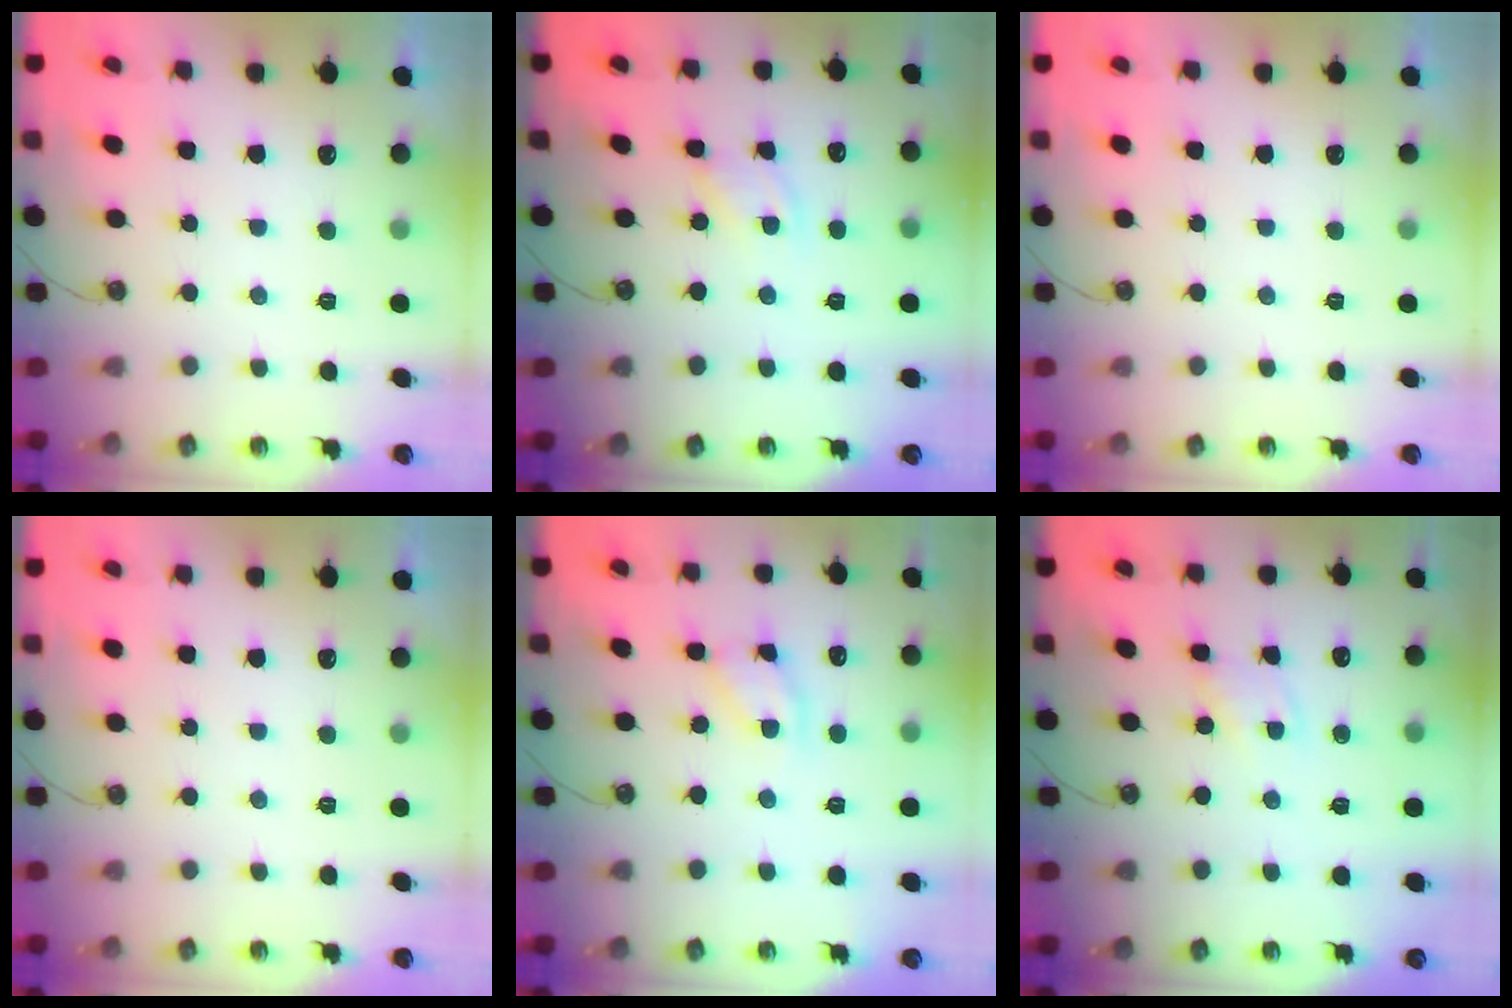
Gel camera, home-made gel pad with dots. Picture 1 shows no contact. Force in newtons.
{"total": 4.6, "press": 4.5, "slide": 0.5}
{"total": 0.0}
{"total": 0.0}
{"total": 10.1, "press": 10.1, "slide": 0.5}
{"total": 2.8, "press": 2.8, "slide": 0.3}